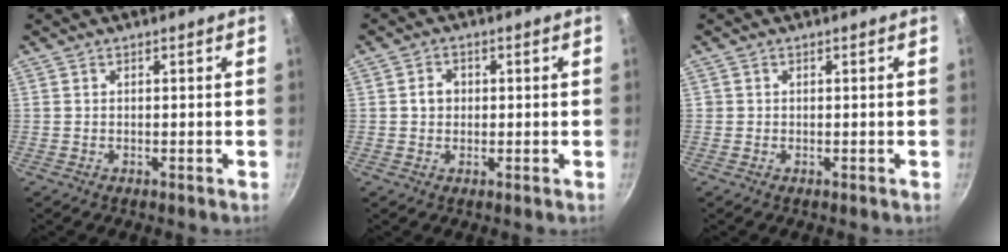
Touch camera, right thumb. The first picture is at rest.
{"total": 2.9, "force": [0.2, 2.5, 1.4], "torque": [-0.012, 0.008, 0.001]}
{"total": 0.5, "force": [0.0, 0.5, 0.0], "torque": [0.003, 0.004, -0.001]}